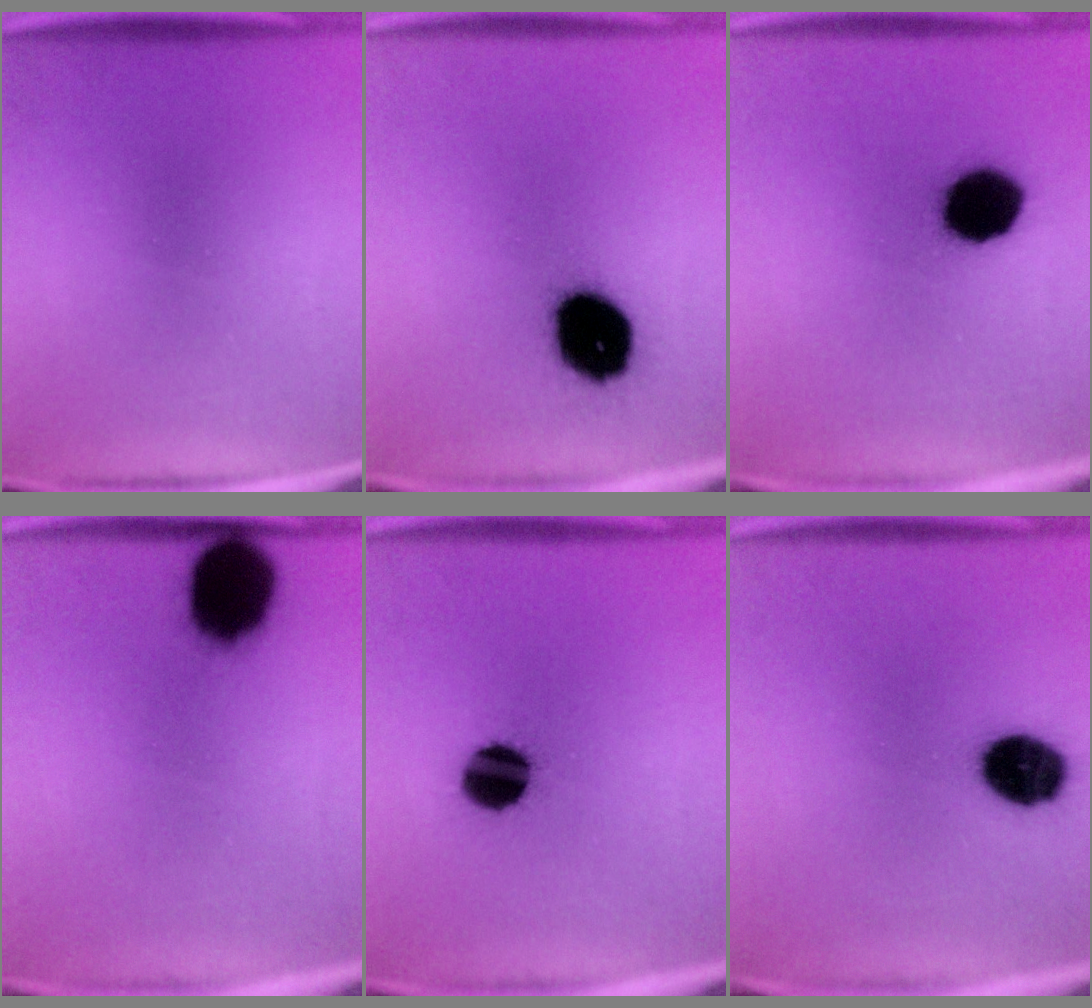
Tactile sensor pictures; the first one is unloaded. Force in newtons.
{"total": 16.3}
{"total": 13.7}
{"total": 13.1}
{"total": 10.9}
{"total": 11.5}